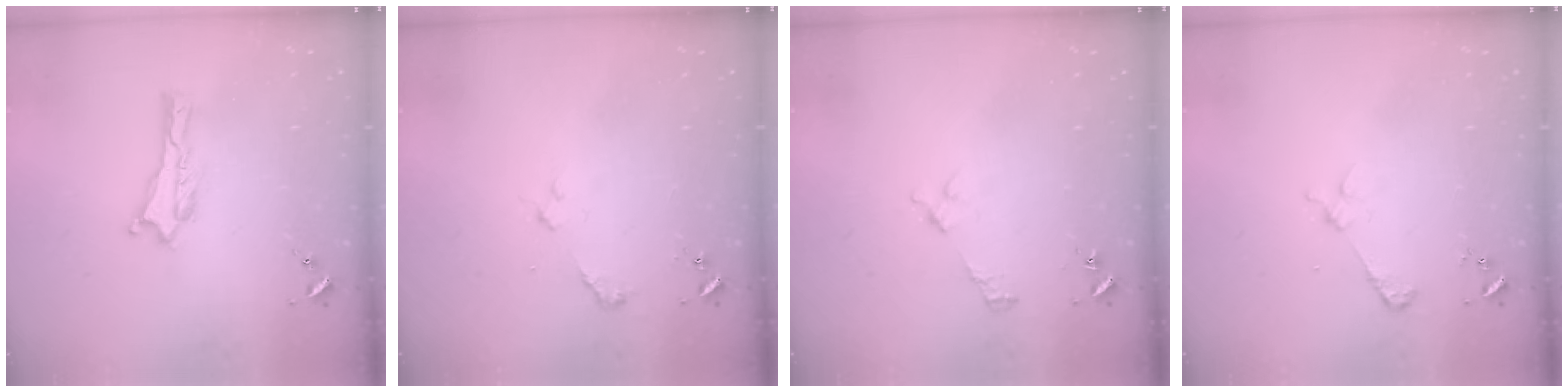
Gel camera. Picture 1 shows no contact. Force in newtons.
{"total": 2.4, "press": 2.3, "slide": 0.3}
{"total": 2.2, "press": 2.2, "slide": 0.3}
{"total": 2.2, "press": 2.2, "slide": 0.2}